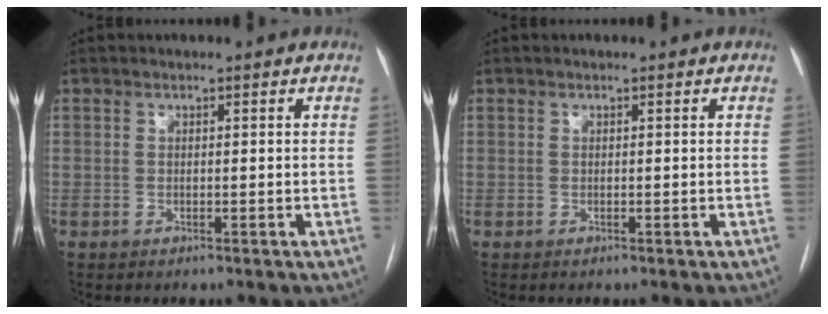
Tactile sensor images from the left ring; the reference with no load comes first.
{"total": 0.0}